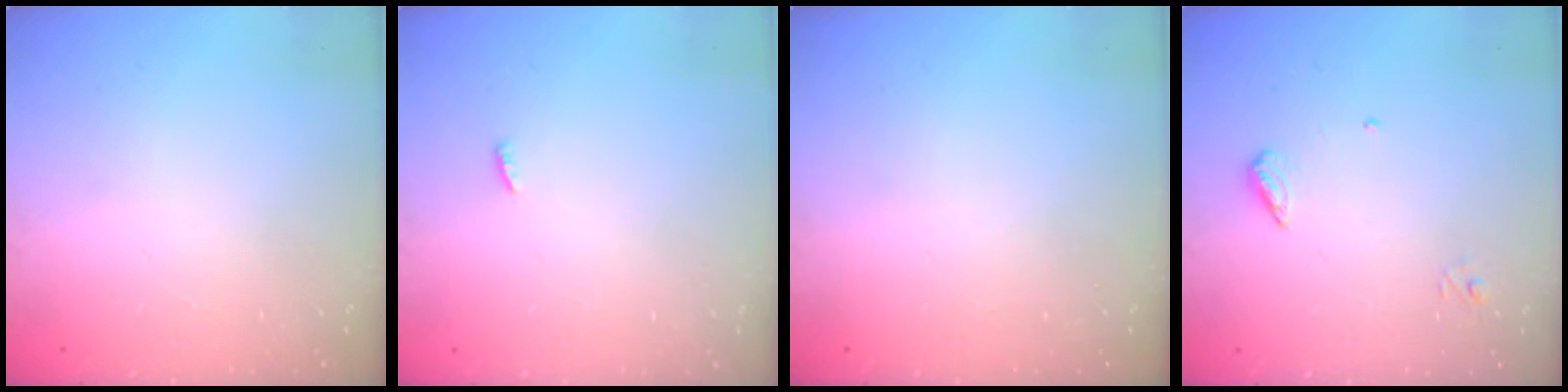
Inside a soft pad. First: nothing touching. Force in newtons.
{"total": 2.3, "press": 2.1, "slide": 0.8}
{"total": 0.0}
{"total": 6.0, "press": 6.0, "slide": 0.6}